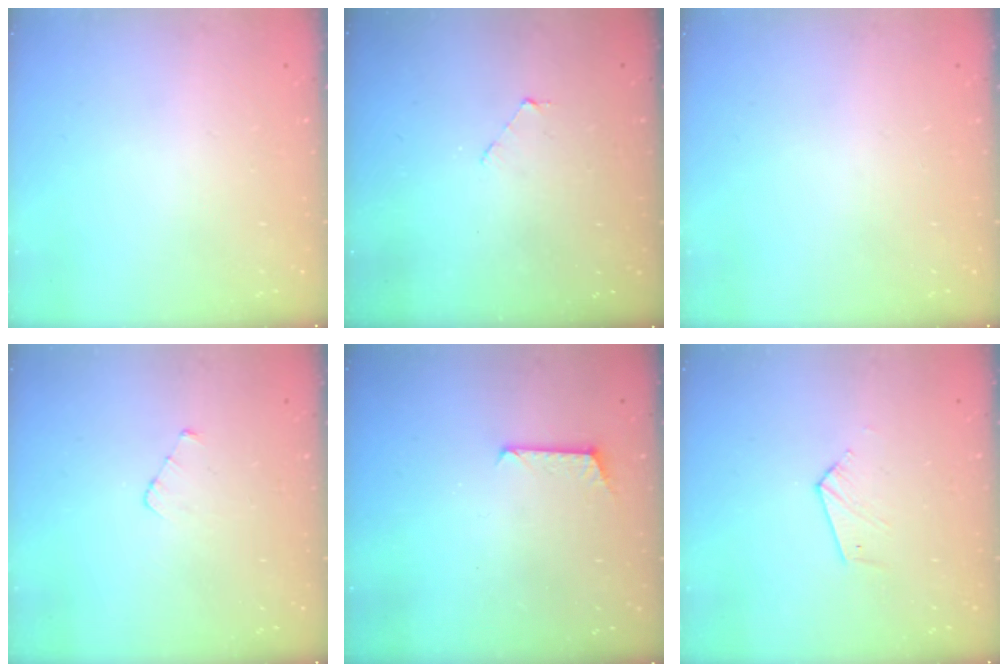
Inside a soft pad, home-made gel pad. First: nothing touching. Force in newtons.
{"total": 1.9, "press": 1.9, "slide": 0.2}
{"total": 0.0}
{"total": 2.4, "press": 2.4, "slide": 0.3}
{"total": 6.0, "press": 6.0, "slide": 0.4}
{"total": 4.0, "press": 4.0, "slide": 0.4}